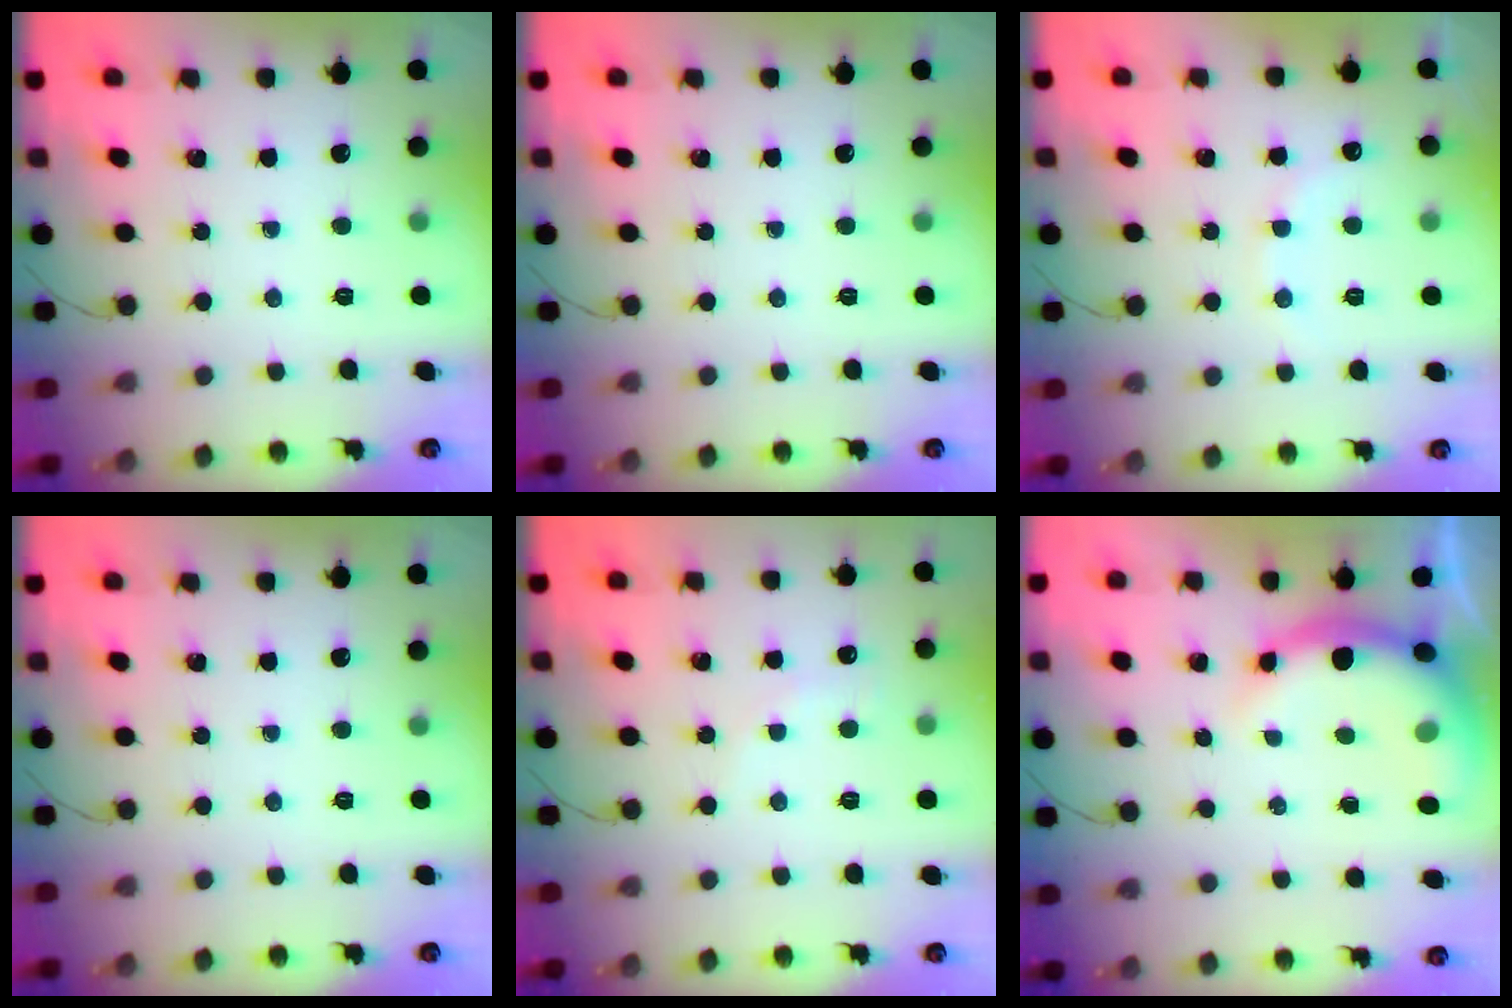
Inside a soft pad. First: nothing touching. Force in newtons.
{"total": 0.0}
{"total": 7.7, "press": 7.5, "slide": 1.6}
{"total": 0.0}
{"total": 3.6, "press": 3.4, "slide": 1.2}
{"total": 7.5, "press": 7.3, "slide": 1.7}